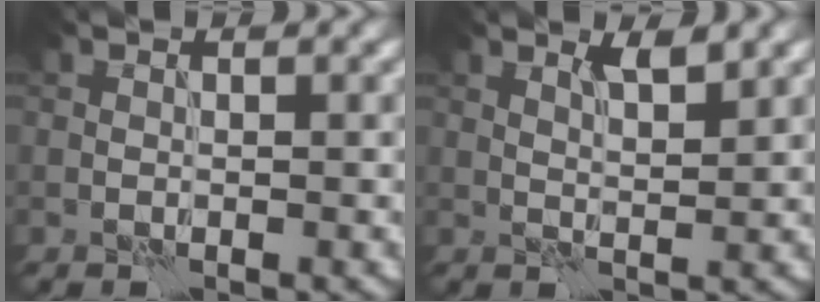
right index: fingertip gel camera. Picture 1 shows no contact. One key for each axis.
{"total": 2.1, "fx": 1.5, "fy": 0.3, "fz": 1.5, "tx": -0.027, "ty": -0.001, "tz": 0.024}